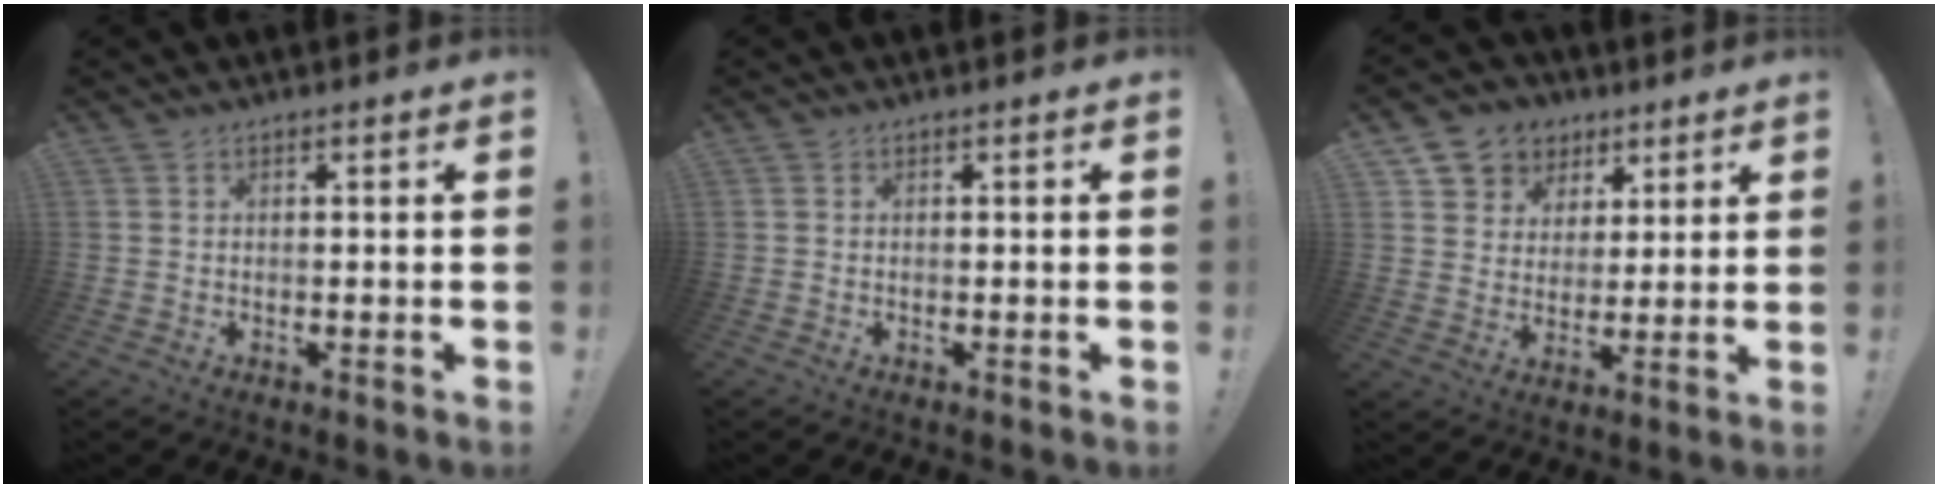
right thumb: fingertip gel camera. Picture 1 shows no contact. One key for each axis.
{"total": 0.0}
{"total": 8.7, "fx": 4.1, "fy": 7.5, "fz": 1.5, "tx": -0.019, "ty": -0.028, "tz": 0.084}